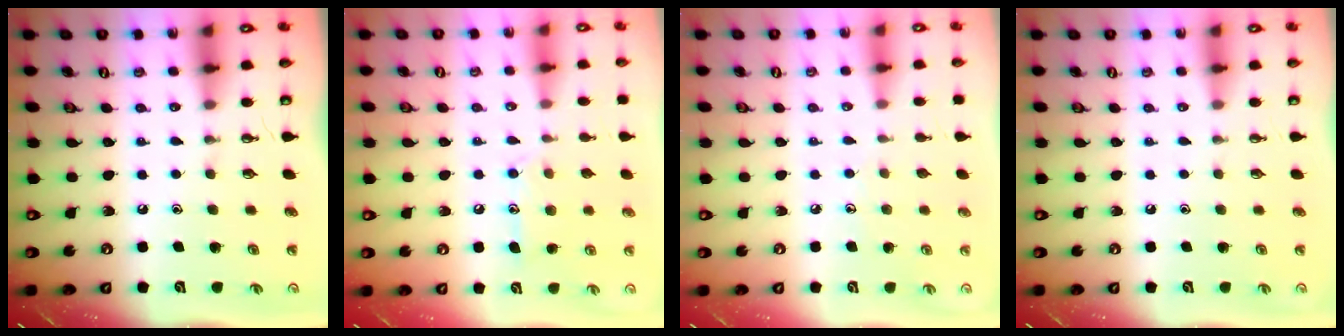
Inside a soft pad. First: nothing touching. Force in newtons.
{"total": 10.3, "press": 10.3, "slide": 0.8}
{"total": 3.9, "press": 3.8, "slide": 0.4}
{"total": 0.0}